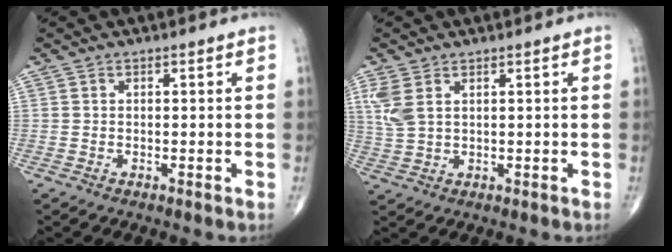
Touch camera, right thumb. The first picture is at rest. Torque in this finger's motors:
{"motor_torque": [1.03, 0.86, 0.89, 0.26, 0.12]}